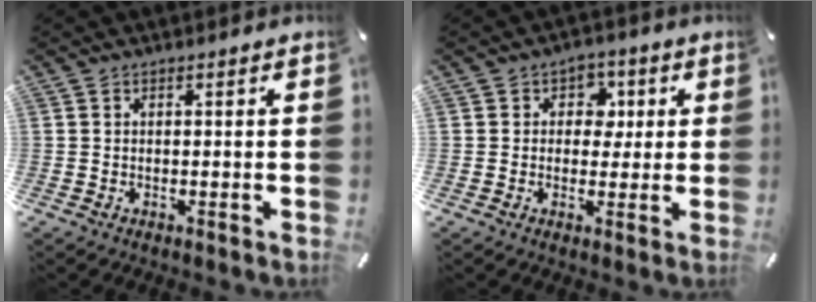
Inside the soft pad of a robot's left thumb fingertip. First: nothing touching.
{"total": 5.8, "force": [0.7, 5.0, 2.8], "torque": [-0.028, 0.000, 0.004]}